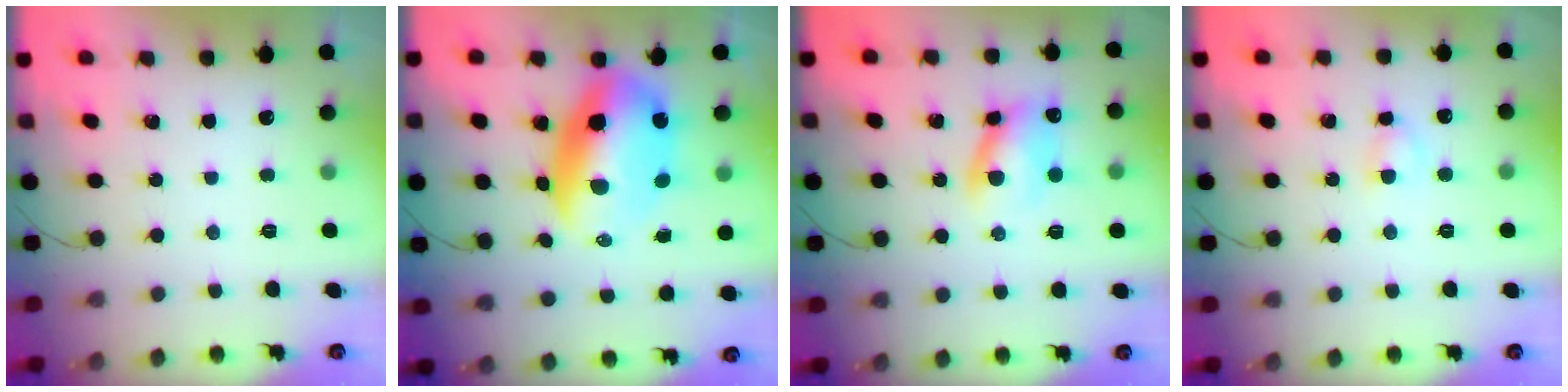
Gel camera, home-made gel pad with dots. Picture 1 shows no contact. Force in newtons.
{"total": 14.4, "press": 14.1, "slide": 3.0}
{"total": 10.2, "press": 10.1, "slide": 1.2}
{"total": 3.8, "press": 3.6, "slide": 1.3}